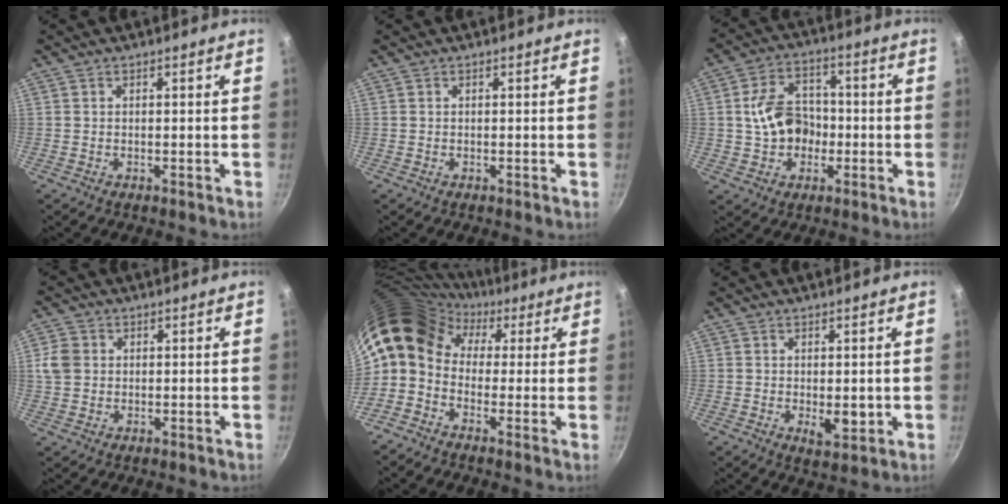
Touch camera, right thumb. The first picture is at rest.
{"total": 0.0}
{"total": 10.6, "force": [-0.9, 8.3, 6.5], "torque": [-0.090, 0.028, -0.017]}
{"total": 4.4, "force": [0.6, 3.8, 2.2], "torque": [-0.031, 0.003, 0.010]}
{"total": 13.4, "force": [2.2, 10.4, 8.2], "torque": [-0.151, 0.041, 0.013]}
{"total": 4.0, "force": [-0.1, 2.1, 3.4], "torque": [-0.042, -0.013, 0.002]}